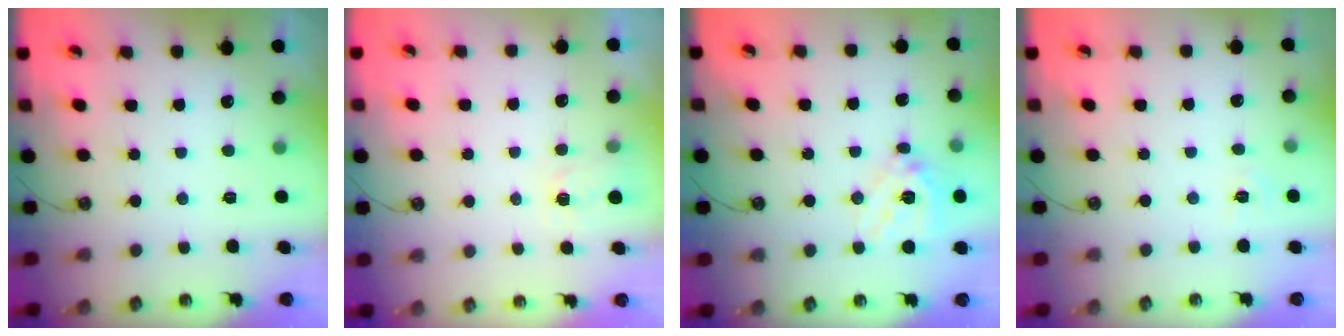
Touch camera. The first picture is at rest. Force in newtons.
{"total": 2.9, "press": 2.9, "slide": 0.5}
{"total": 14.5, "press": 14.3, "slide": 2.3}
{"total": 3.1, "press": 3.0, "slide": 0.4}